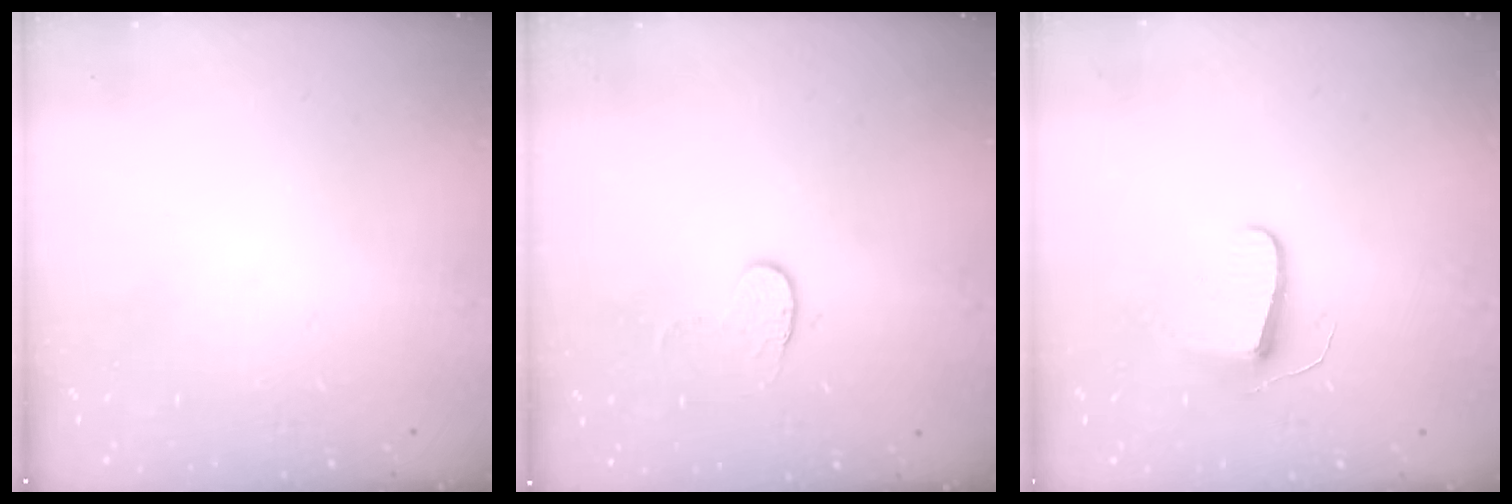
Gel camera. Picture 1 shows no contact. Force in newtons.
{"total": 3.6, "press": 3.6, "slide": 0.4}
{"total": 7.1, "press": 7.1, "slide": 0.7}